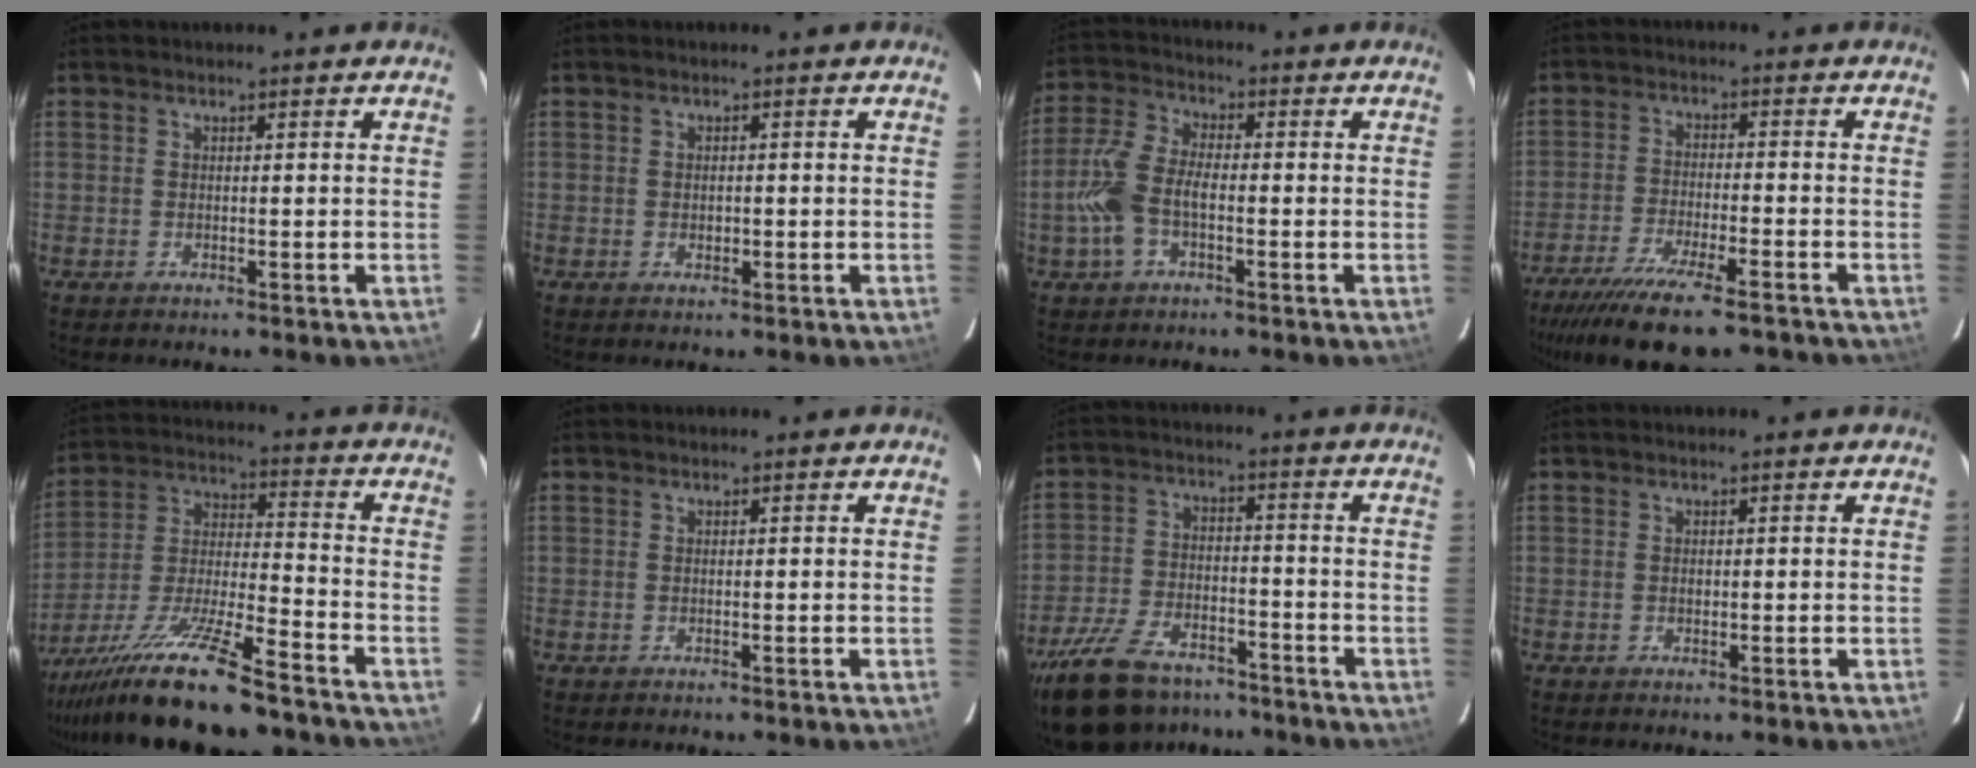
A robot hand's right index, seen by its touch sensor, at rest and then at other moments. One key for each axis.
{"total": 1.3, "fx": -0.2, "fy": 0.9, "fz": 1.0, "tx": -0.014, "ty": 0.002, "tz": -0.002}
{"total": 9.0, "fx": -2.4, "fy": 4.6, "fz": 7.3, "tx": -0.168, "ty": 0.010, "tz": -0.049}
{"total": 15.7, "fx": -12.3, "fy": 3.3, "fz": 9.2, "tx": -0.195, "ty": -0.042, "tz": -0.204}
{"total": 21.2, "fx": -16.6, "fy": 4.0, "fz": 12.6, "tx": -0.252, "ty": -0.043, "tz": -0.276}
{"total": 0.0}
{"total": 18.8, "fx": -13.9, "fy": 9.0, "fz": 8.9, "tx": -0.208, "ty": -0.010, "tz": -0.229}
{"total": 0.6, "fx": -0.1, "fy": 0.4, "fz": 0.5, "tx": -0.006, "ty": 0.002, "tz": 0.000}